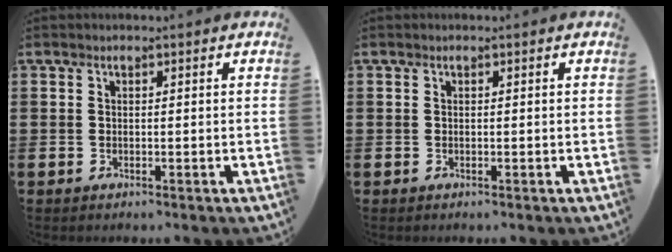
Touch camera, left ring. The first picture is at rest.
{"total": 0.0}